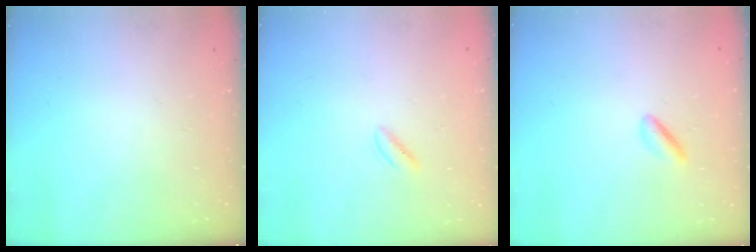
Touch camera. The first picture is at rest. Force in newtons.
{"total": 1.4, "press": 1.0, "slide": 0.9}
{"total": 1.7, "press": 1.5, "slide": 0.9}